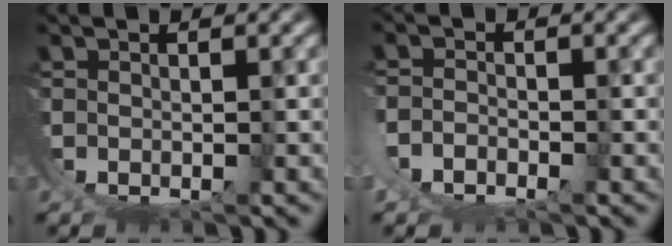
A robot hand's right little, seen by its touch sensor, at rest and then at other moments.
{"total": 1.4, "force": [-0.9, 0.5, 0.9], "torque": [-0.020, -0.001, -0.019]}